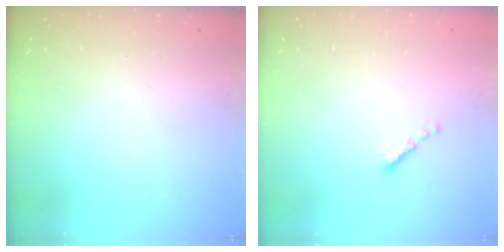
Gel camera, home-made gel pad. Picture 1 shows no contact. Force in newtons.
{"total": 0.7, "press": 0.5, "slide": 0.4}